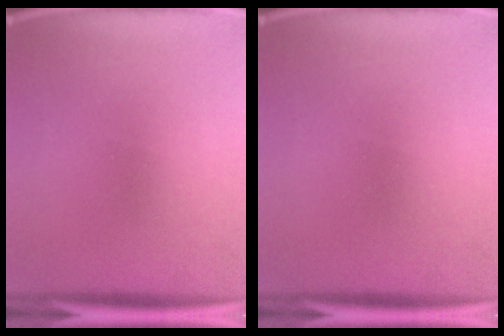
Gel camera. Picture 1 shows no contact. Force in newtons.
{"total": 0.0}